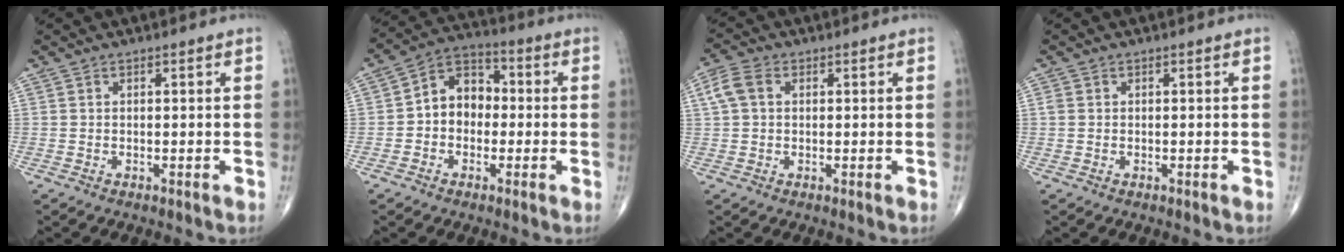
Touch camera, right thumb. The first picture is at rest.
{"total": 8.9, "force": [-0.5, 6.9, 5.6], "torque": [-0.059, 0.034, -0.024]}
{"total": 4.7, "force": [1.1, 3.4, 3.1], "torque": [-0.075, 0.013, 0.019]}
{"total": 0.8, "force": [0.1, 0.7, 0.3], "torque": [-0.004, 0.005, 0.003]}